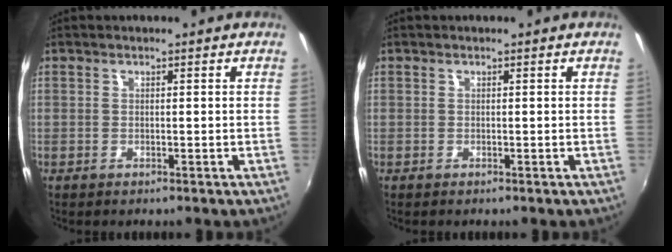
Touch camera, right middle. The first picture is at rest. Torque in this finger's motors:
{"motor_torque": [0.04, -0.21, 0.05, 0.00]}